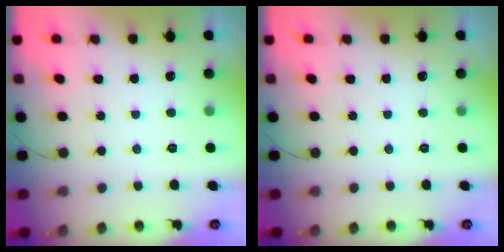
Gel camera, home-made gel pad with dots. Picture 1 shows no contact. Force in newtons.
{"total": 0.0}